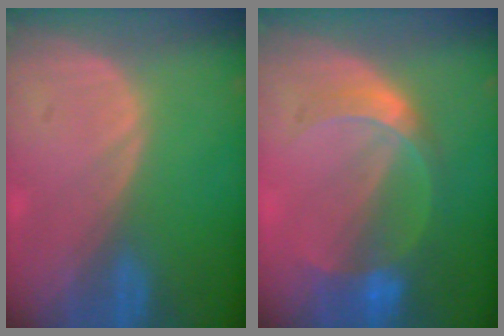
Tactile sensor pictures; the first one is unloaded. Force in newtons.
{"total": 6.4, "press": 5.7, "slide": 2.9}